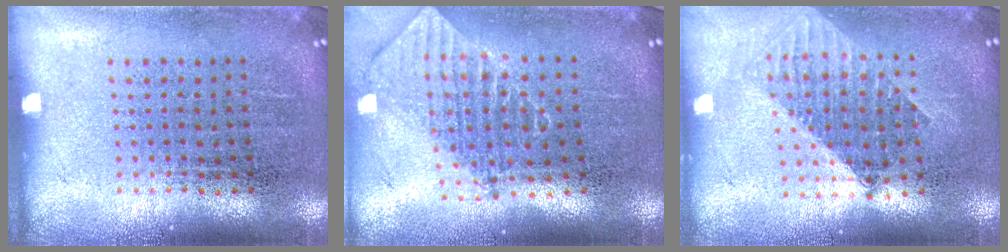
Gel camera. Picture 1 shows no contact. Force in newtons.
{"total": 2.0, "press": 1.6, "slide": 1.3}
{"total": 1.6, "press": 1.3, "slide": 1.0}